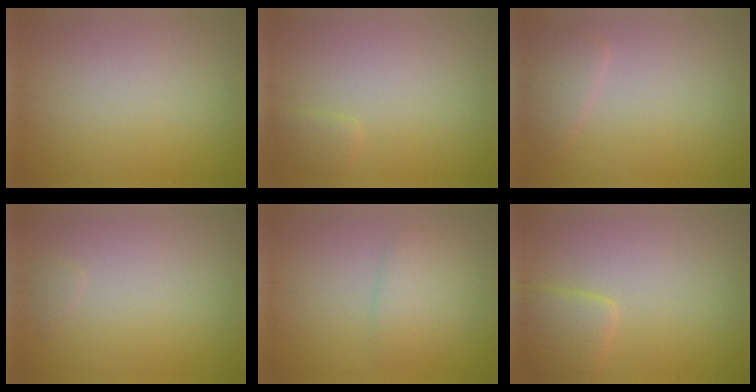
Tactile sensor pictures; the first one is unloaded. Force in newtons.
{"total": 1.0, "press": 1.0, "slide": 0.1}
{"total": 2.2, "press": 2.1, "slide": 0.3}
{"total": 0.5, "press": 0.5, "slide": 0.1}
{"total": 2.9, "press": 2.9, "slide": 0.2}
{"total": 2.5, "press": 2.5, "slide": 0.2}